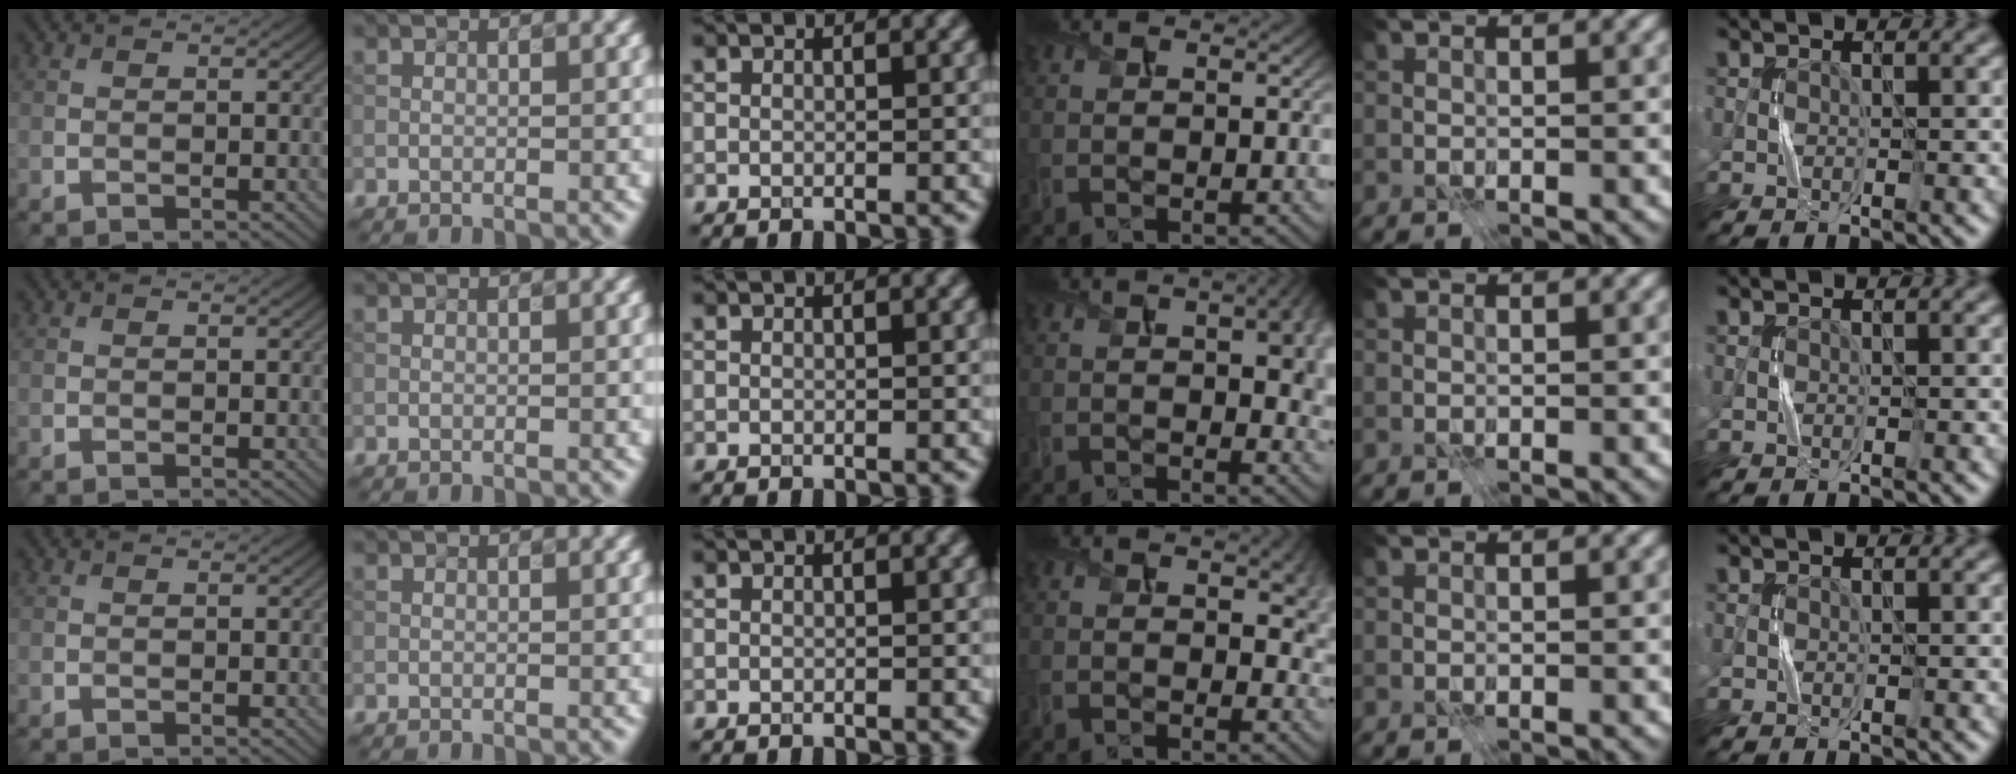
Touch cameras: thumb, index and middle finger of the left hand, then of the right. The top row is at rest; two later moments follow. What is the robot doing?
{"motion": "press", "object": "syringe"}